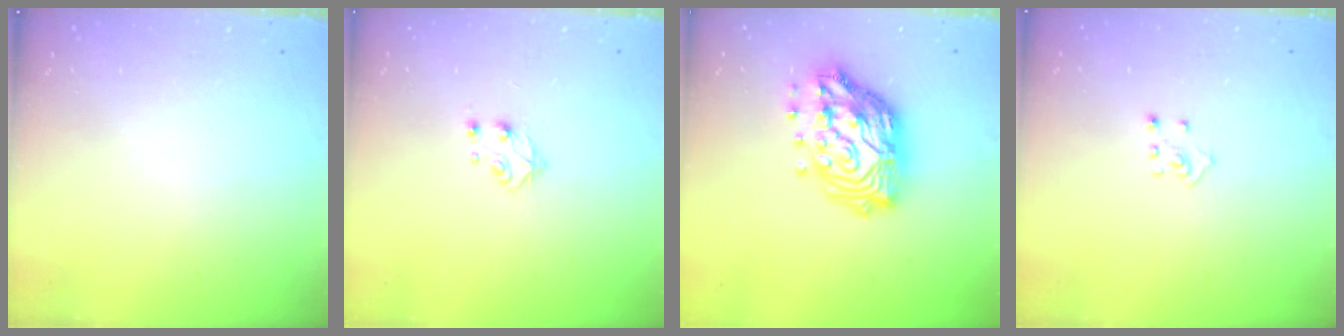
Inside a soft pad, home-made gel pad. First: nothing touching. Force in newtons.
{"total": 5.3, "press": 5.3, "slide": 0.3}
{"total": 19.1, "press": 19.0, "slide": 1.5}
{"total": 2.7, "press": 2.7, "slide": 0.2}